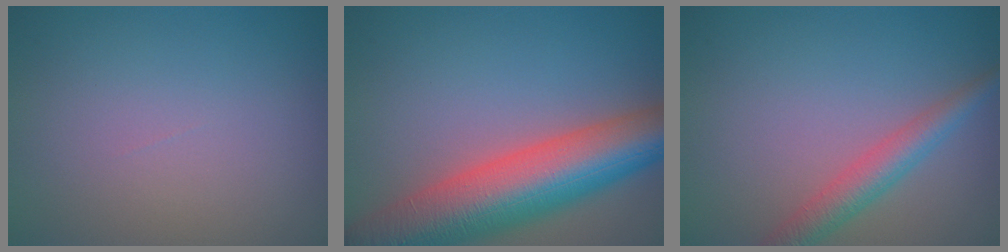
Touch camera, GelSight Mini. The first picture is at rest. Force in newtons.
{"total": 11.5, "press": 11.5, "slide": 0.5}
{"total": 3.1, "press": 3.1, "slide": 0.2}